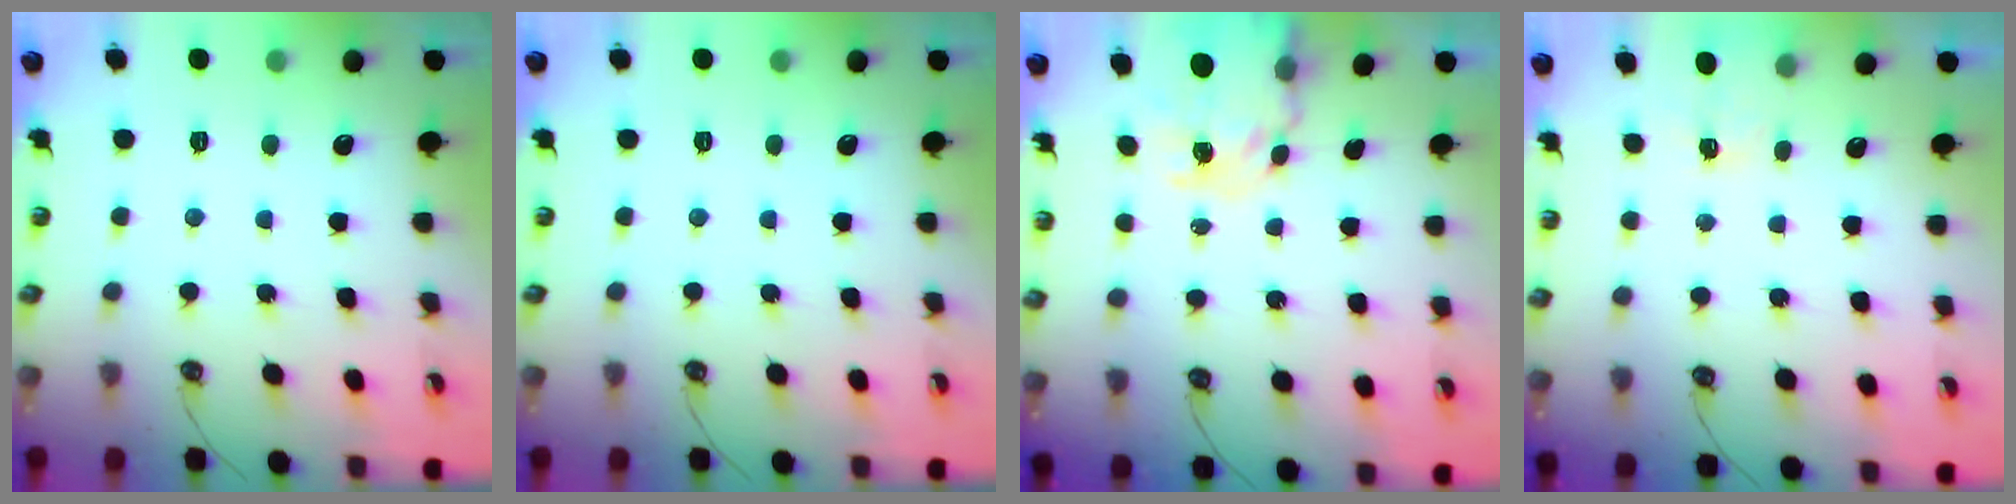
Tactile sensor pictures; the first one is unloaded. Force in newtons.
{"total": 0.0}
{"total": 7.6, "press": 7.6, "slide": 0.6}
{"total": 2.2, "press": 2.2, "slide": 0.4}